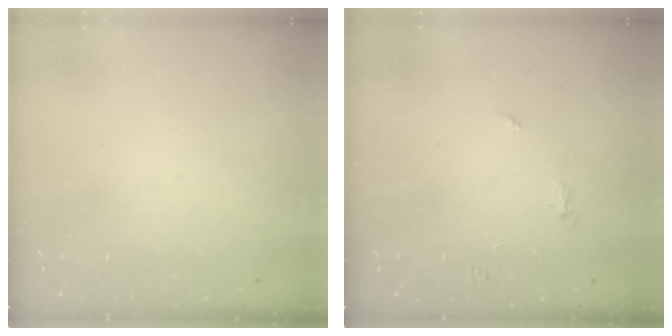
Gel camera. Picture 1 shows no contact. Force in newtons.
{"total": 5.6, "press": 5.6, "slide": 0.4}